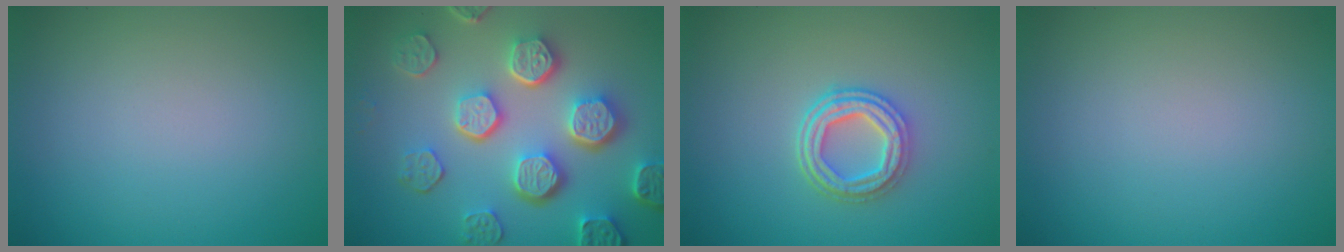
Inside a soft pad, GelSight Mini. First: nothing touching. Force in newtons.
{"total": 7.8, "press": 6.1, "slide": 5.0}
{"total": 4.0, "press": 3.2, "slide": 2.3}
{"total": 0.0}